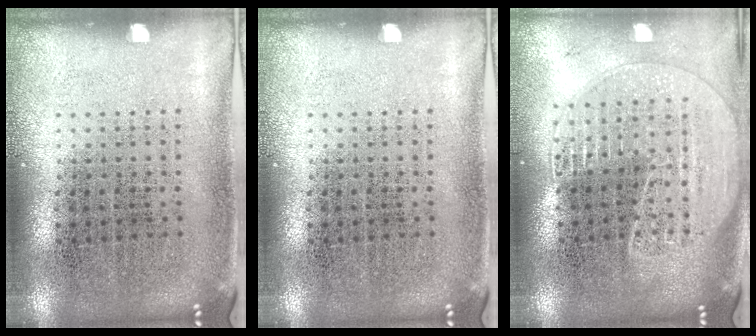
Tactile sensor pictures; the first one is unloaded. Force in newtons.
{"total": 0.0}
{"total": 1.9, "press": 1.7, "slide": 0.8}